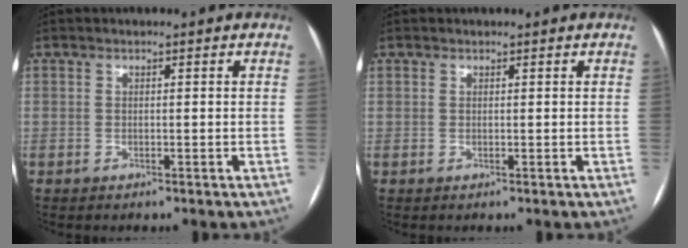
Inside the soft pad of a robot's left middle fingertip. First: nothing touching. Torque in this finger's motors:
{"motor_torque": [0.87, -1.26, -0.08, -0.21]}